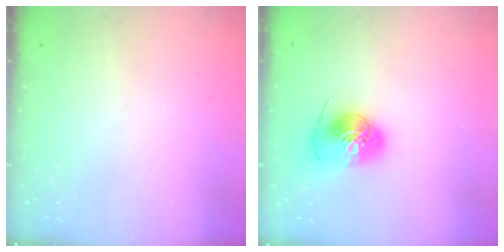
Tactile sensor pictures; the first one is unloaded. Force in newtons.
{"total": 7.5, "press": 7.5, "slide": 0.7}